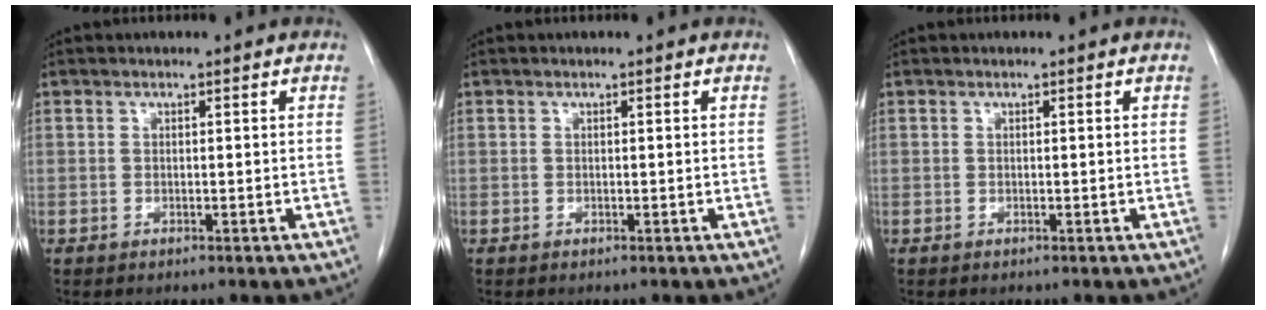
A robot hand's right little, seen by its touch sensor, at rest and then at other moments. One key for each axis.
{"total": 0.0}
{"total": 0.0}